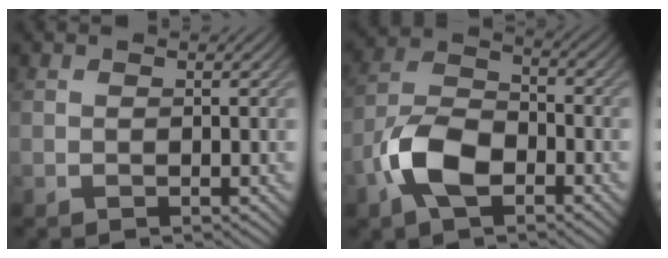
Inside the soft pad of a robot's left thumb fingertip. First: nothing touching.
{"total": 8.8, "force": [-4.1, 4.8, 6.1], "torque": [-0.131, 0.005, -0.093]}